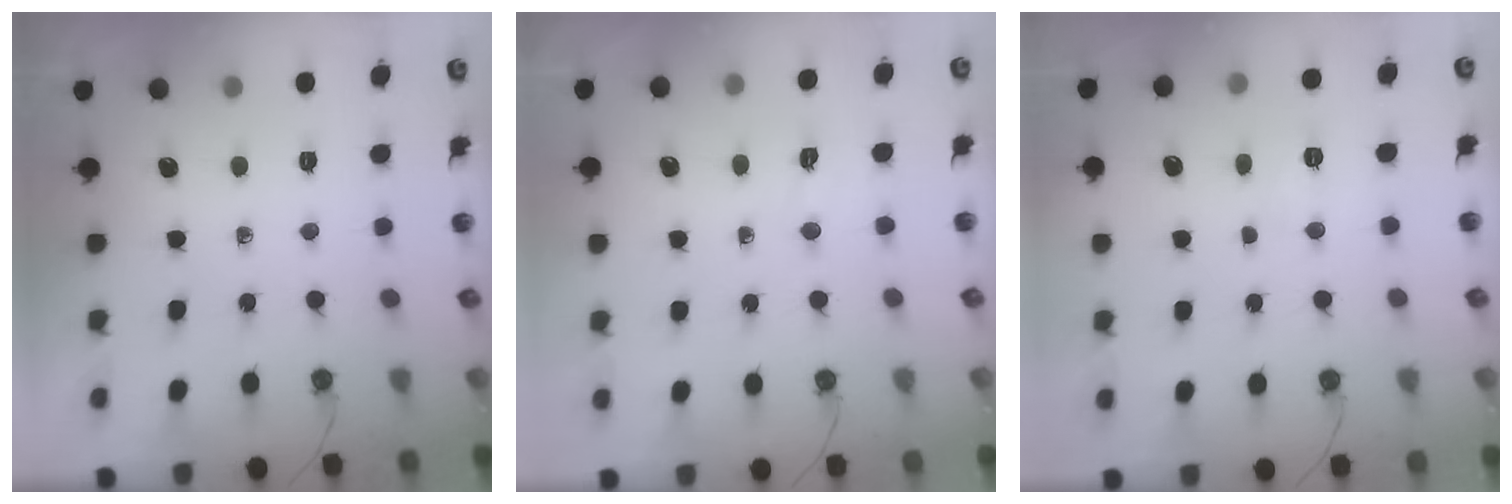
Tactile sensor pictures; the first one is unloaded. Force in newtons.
{"total": 2.8, "press": 2.7, "slide": 0.5}
{"total": 3.7, "press": 3.6, "slide": 0.9}